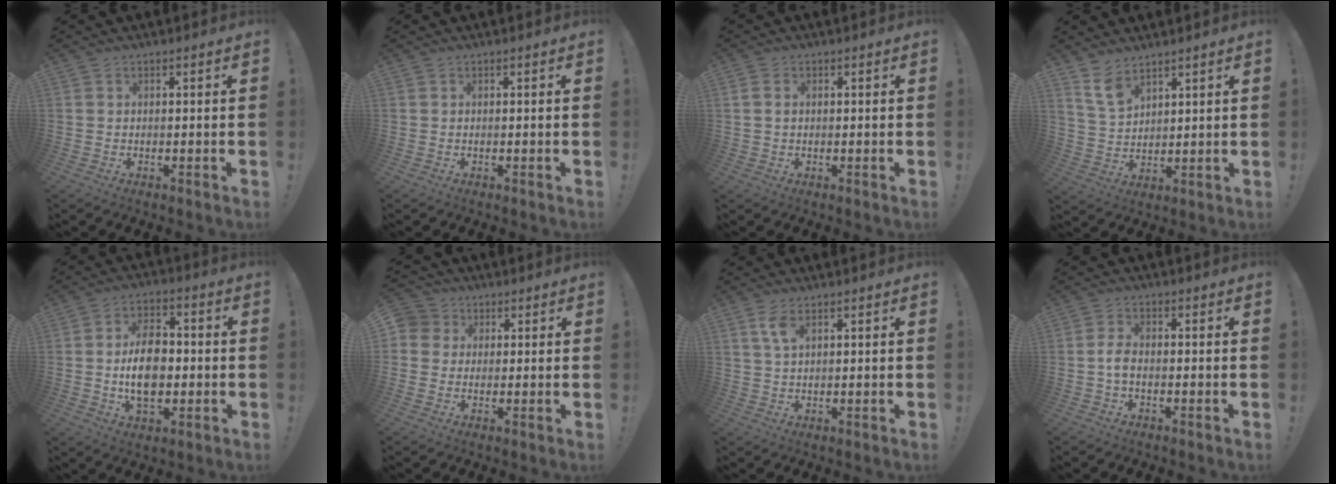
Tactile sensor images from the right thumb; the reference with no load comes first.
{"total": 0.0}
{"total": 1.8, "force": [0.4, 1.4, 1.0], "torque": [-0.023, 0.005, 0.009]}
{"total": 7.6, "force": [5.9, 3.6, 3.2], "torque": [-0.059, -0.035, 0.114]}
{"total": 13.4, "force": [-1.2, 8.8, 10.0], "torque": [-0.173, 0.007, -0.022]}
{"total": 4.6, "force": [0.9, 4.3, 1.3], "torque": [-0.028, -0.002, 0.014]}
{"total": 4.5, "force": [2.2, 1.9, 3.4], "torque": [-0.064, -0.002, 0.039]}
{"total": 3.9, "force": [-1.3, 1.6, 3.3], "torque": [-0.069, 0.004, -0.025]}